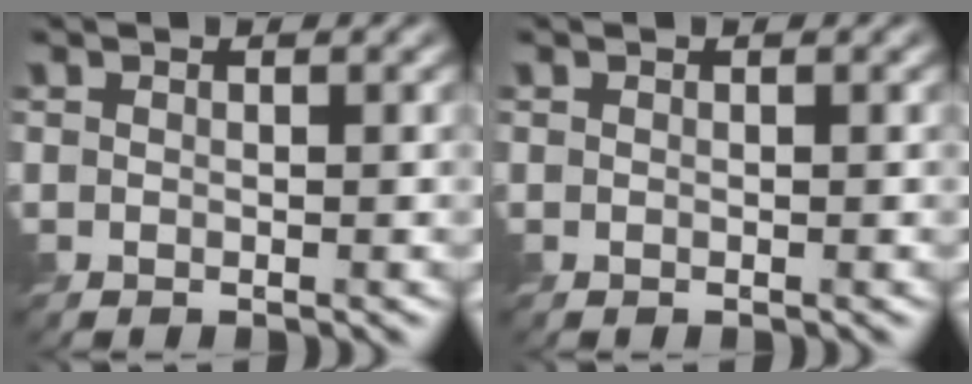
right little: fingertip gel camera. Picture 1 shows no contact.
{"total": 0.0}